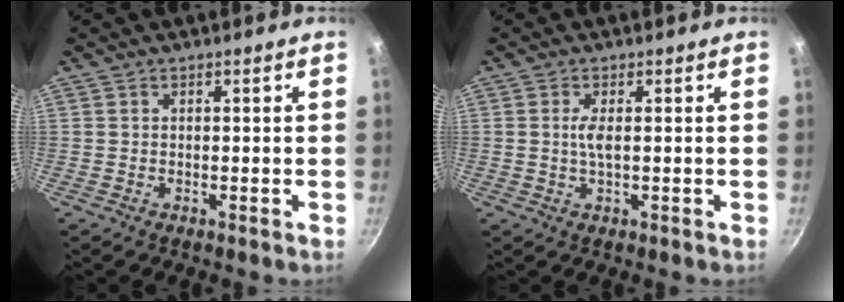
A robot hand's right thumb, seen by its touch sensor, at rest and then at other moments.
{"total": 2.5, "force": [0.2, 0.6, 2.4], "torque": [-0.055, 0.000, 0.004]}